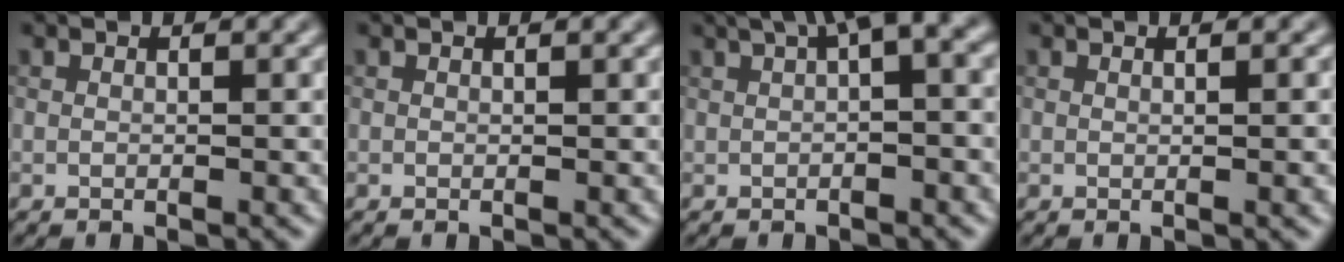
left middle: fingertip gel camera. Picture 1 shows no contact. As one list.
[{"total": 0.0}, {"total": 4.9, "force": [2.1, 0.9, 4.4], "torque": [-0.063, 0.023, 0.044]}, {"total": 2.2, "force": [0.5, 0.9, 1.9], "torque": [-0.009, 0.009, -0.005]}]